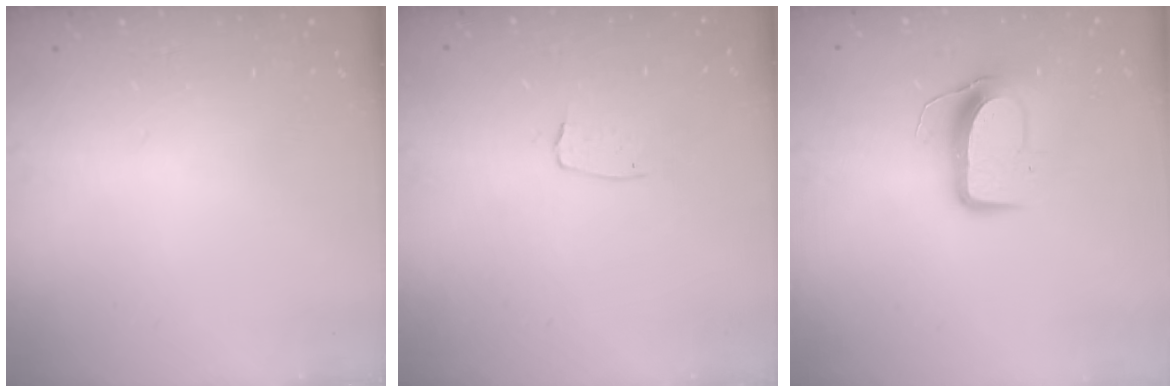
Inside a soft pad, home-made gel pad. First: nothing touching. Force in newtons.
{"total": 4.0, "press": 3.9, "slide": 0.2}
{"total": 9.7, "press": 9.7, "slide": 0.3}